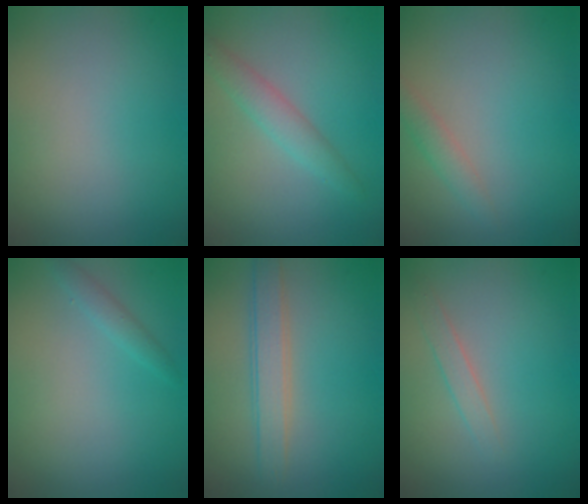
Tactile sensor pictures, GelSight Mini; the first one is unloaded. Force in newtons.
{"total": 2.3, "press": 2.3, "slide": 0.1}
{"total": 1.5, "press": 1.4, "slide": 0.0}
{"total": 1.1, "press": 1.1, "slide": 0.1}
{"total": 2.7, "press": 2.7, "slide": 0.0}
{"total": 1.3, "press": 1.3, "slide": 0.0}